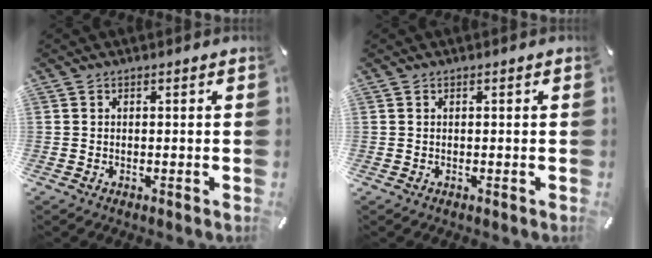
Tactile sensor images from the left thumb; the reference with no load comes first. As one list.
[{"total": 0.0}]